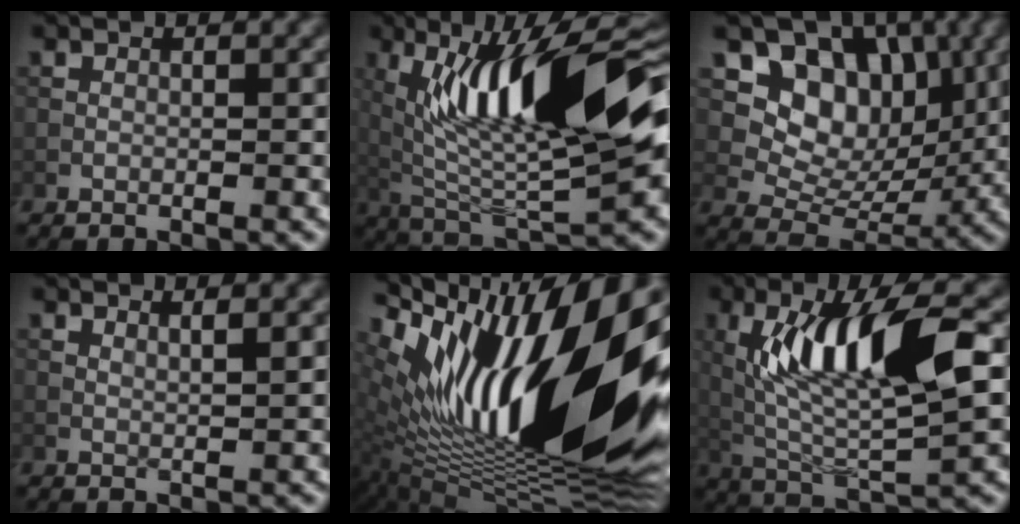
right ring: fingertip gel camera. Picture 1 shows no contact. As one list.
[{"total": 15.9, "force": [3.7, 4.4, 14.8], "torque": [-0.233, 0.008, 0.059]}, {"total": 9.4, "force": [3.3, 6.9, 5.4], "torque": [-0.078, -0.013, 0.050]}, {"total": 1.6, "force": [1.1, 0.4, 1.0], "torque": [-0.013, -0.001, 0.011]}, {"total": 19.7, "force": [2.8, 6.9, 18.3], "torque": [-0.294, 0.009, 0.039]}, {"total": 10.5, "force": [2.0, 2.8, 9.9], "torque": [-0.179, 0.001, 0.040]}]